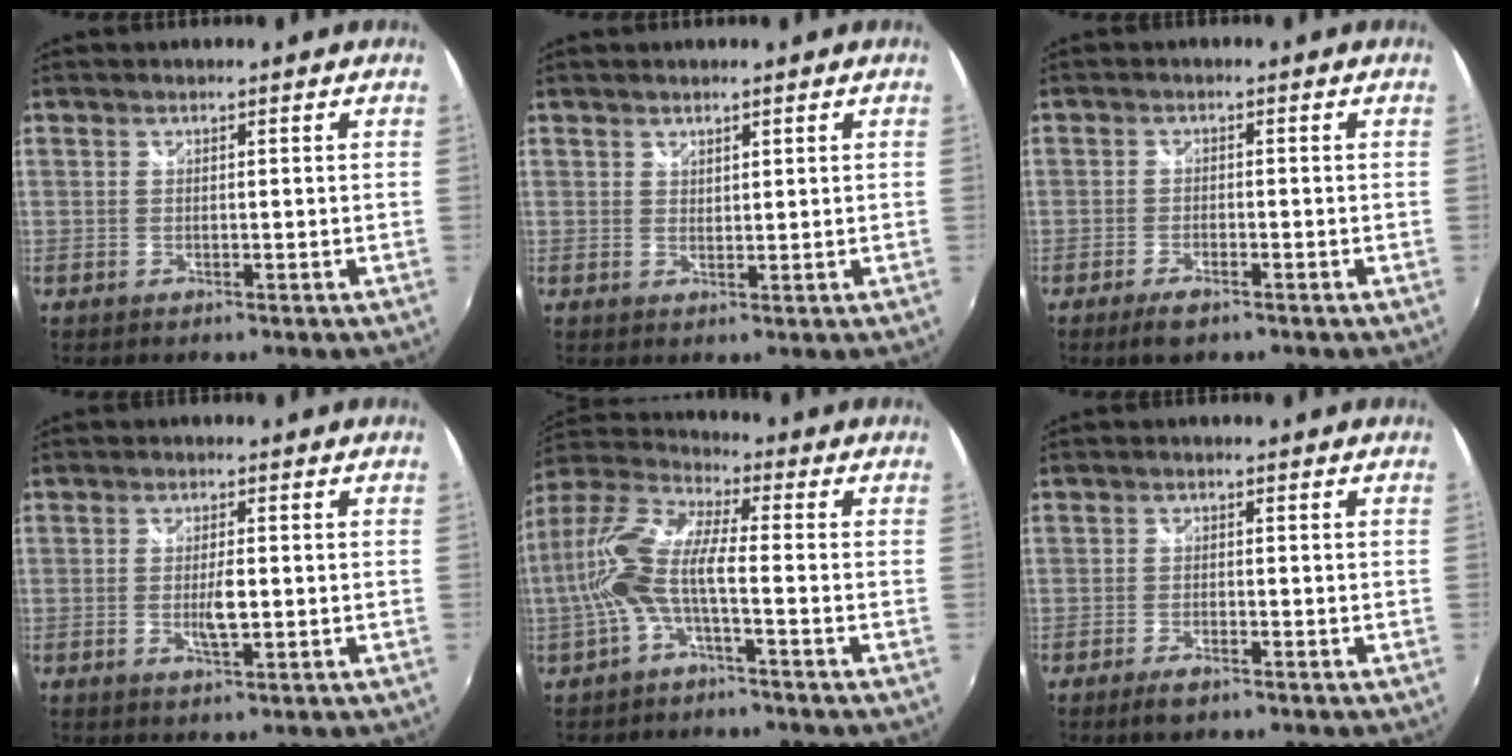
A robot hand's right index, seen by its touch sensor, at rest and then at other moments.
{"total": 1.3, "force": [1.1, 0.5, 0.1], "torque": [0.002, 0.000, 0.020]}
{"total": 3.6, "force": [-2.6, 1.1, 2.2], "torque": [-0.056, -0.006, -0.050]}
{"total": 3.5, "force": [-0.5, 1.1, 3.3], "torque": [-0.059, -0.005, -0.008]}
{"total": 10.8, "force": [-2.0, 2.7, 10.3], "torque": [-0.219, 0.008, -0.040]}
{"total": 2.7, "force": [-2.0, 0.8, 1.6], "torque": [-0.041, -0.005, -0.041]}